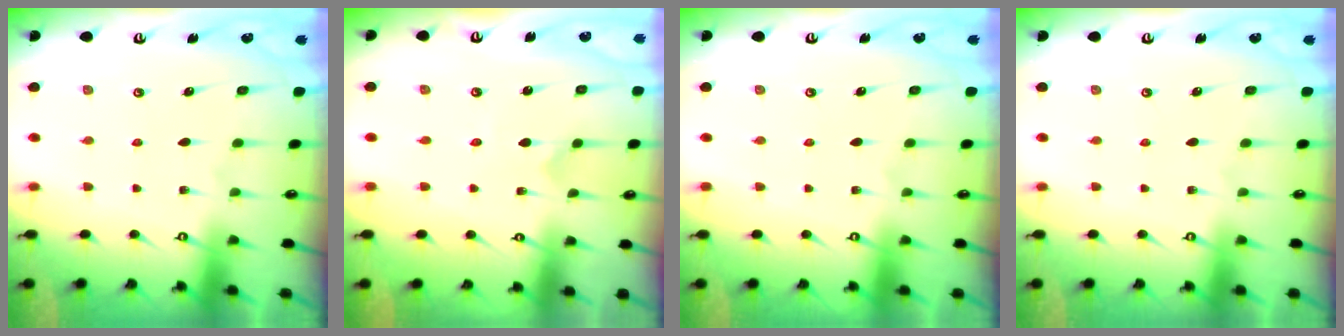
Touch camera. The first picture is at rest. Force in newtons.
{"total": 0.0}
{"total": 0.0}
{"total": 0.0}